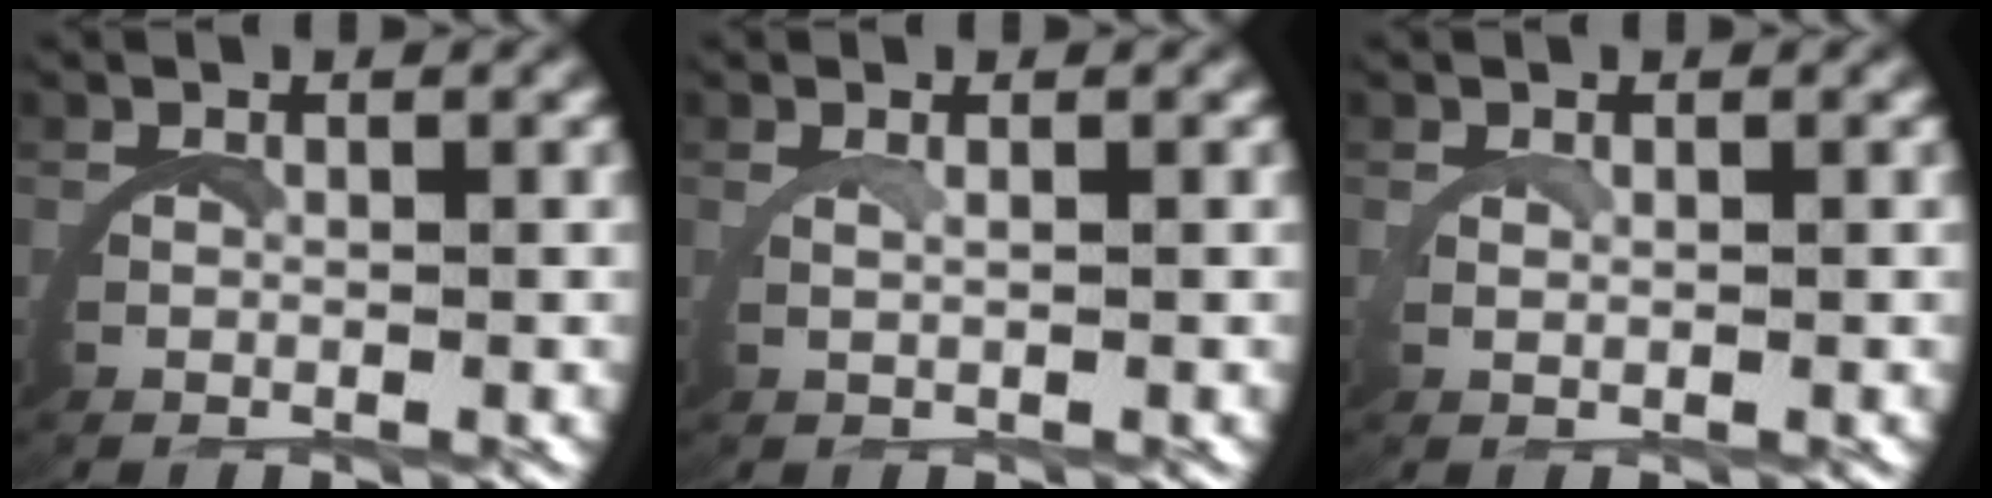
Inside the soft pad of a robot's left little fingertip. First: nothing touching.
{"total": 1.2, "force": [1.0, -0.6, 0.5], "torque": [-0.019, 0.003, 0.016]}
{"total": 1.1, "force": [1.0, -0.3, 0.2], "torque": [-0.010, 0.001, 0.017]}